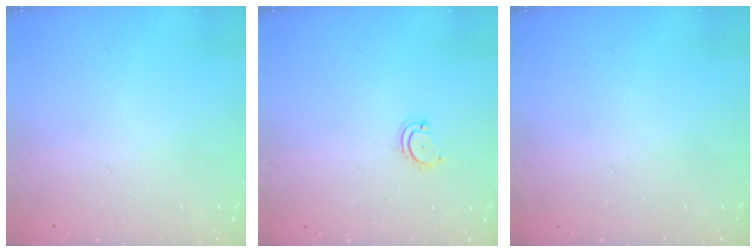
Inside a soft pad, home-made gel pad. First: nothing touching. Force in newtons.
{"total": 3.5, "press": 3.5, "slide": 0.5}
{"total": 0.0}